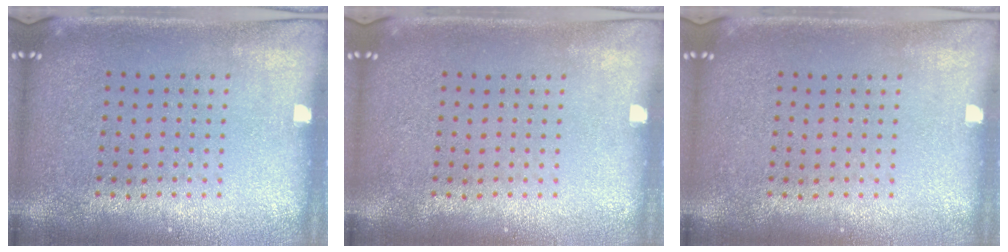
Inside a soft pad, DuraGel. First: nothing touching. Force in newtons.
{"total": 0.0}
{"total": 0.0}